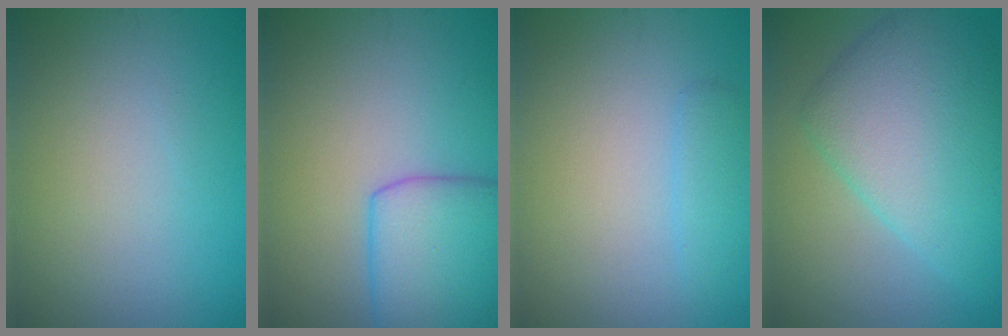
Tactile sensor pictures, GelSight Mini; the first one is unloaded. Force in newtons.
{"total": 5.8, "press": 5.8, "slide": 0.3}
{"total": 1.5, "press": 1.5, "slide": 0.1}
{"total": 7.8, "press": 7.8, "slide": 0.2}